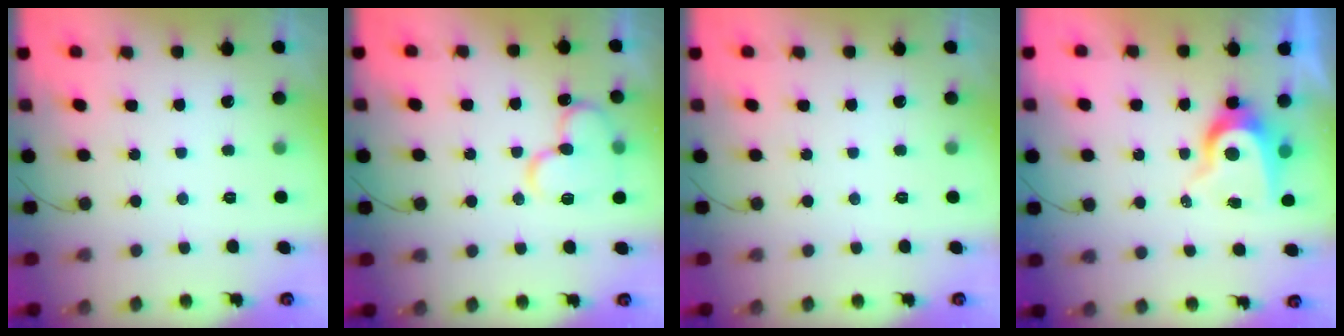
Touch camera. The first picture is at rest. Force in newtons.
{"total": 14.0, "press": 13.8, "slide": 2.1}
{"total": 0.0}
{"total": 8.5, "press": 8.5, "slide": 0.7}